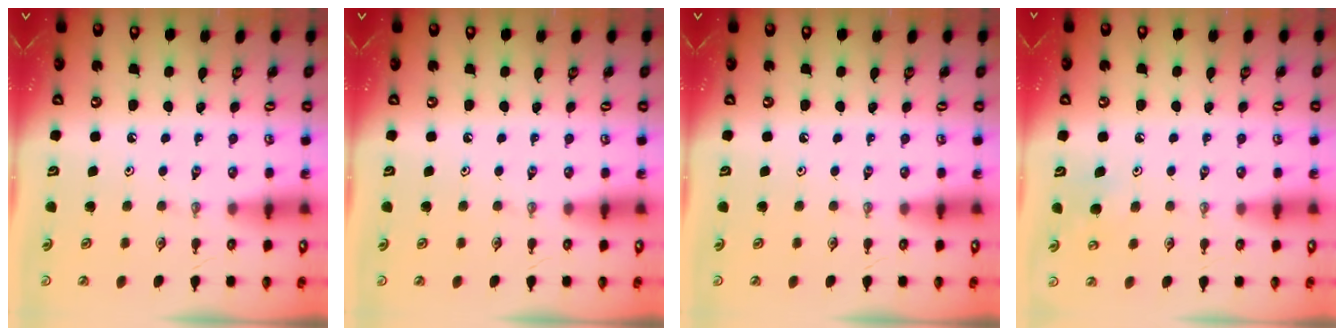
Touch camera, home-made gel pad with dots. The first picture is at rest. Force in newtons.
{"total": 0.0}
{"total": 0.0}
{"total": 6.3, "press": 6.2, "slide": 0.6}